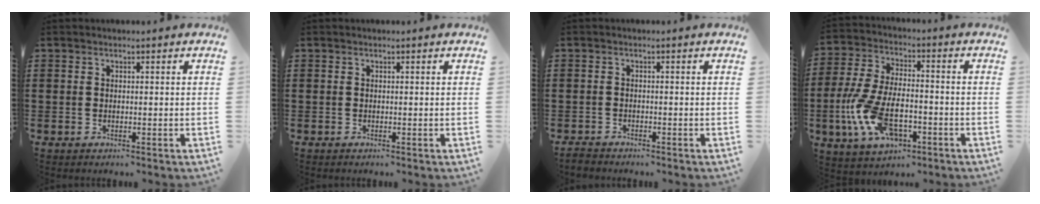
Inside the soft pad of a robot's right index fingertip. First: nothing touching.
{"total": 0.0}
{"total": 1.3, "force": [-1.2, 0.2, 0.1], "torque": [-0.005, 0.001, -0.026]}
{"total": 11.5, "force": [-3.8, 5.7, 9.3], "torque": [-0.221, -0.005, -0.074]}